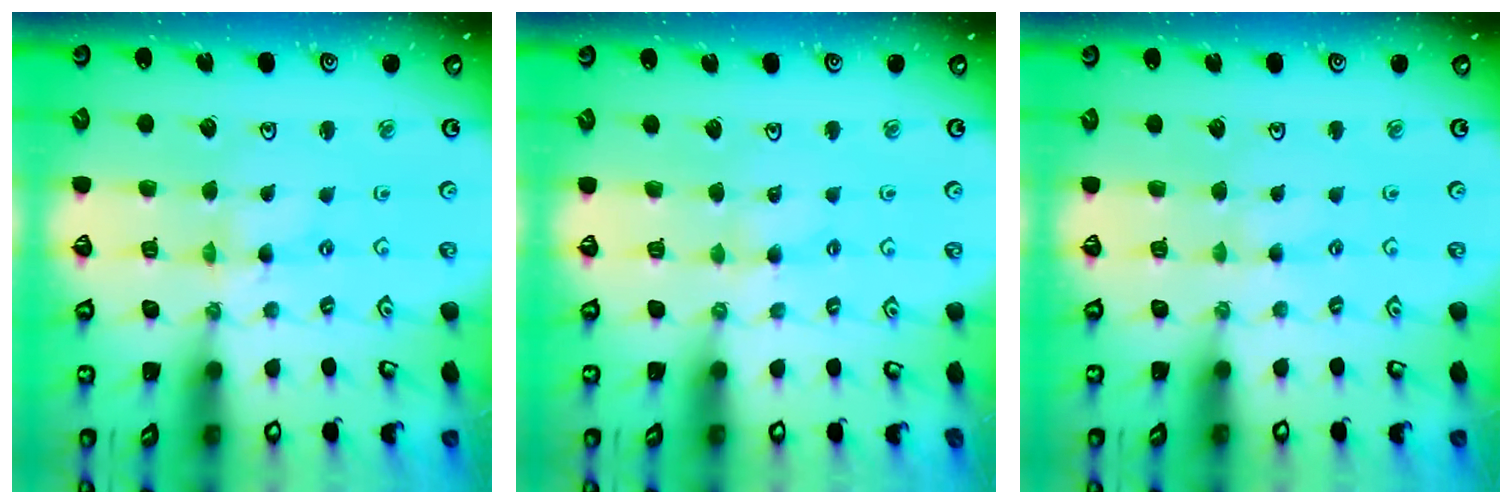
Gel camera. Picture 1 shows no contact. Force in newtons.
{"total": 2.5, "press": 2.5, "slide": 0.2}
{"total": 1.0, "press": 1.0, "slide": 0.2}